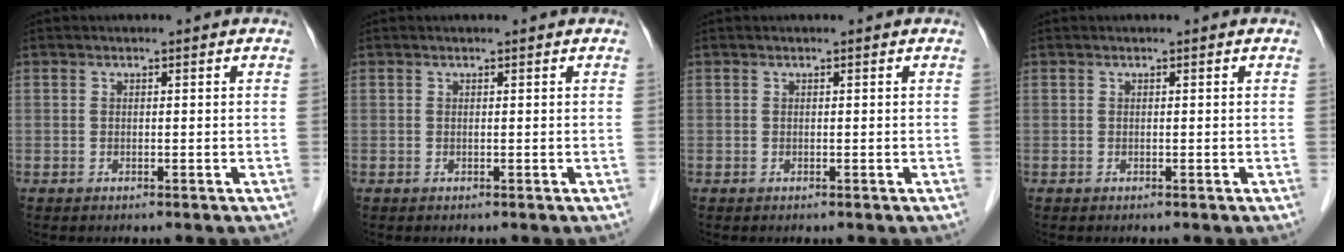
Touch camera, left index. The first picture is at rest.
{"total": 0.0}
{"total": 0.0}
{"total": 0.0}